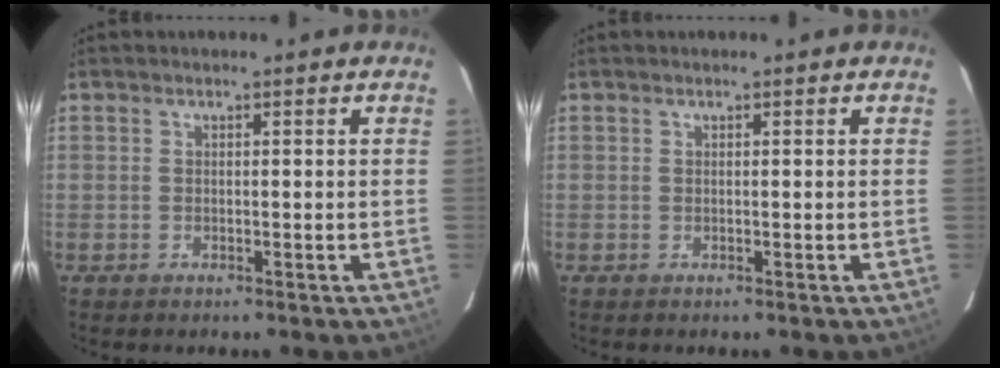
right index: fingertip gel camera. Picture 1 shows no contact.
{"total": 0.0}